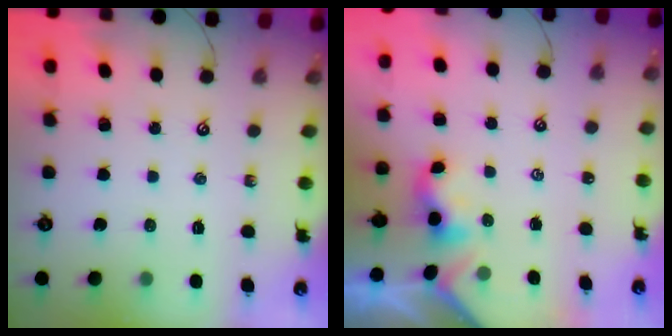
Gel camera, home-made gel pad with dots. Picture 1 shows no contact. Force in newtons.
{"total": 0.9, "press": 0.9, "slide": 0.3}